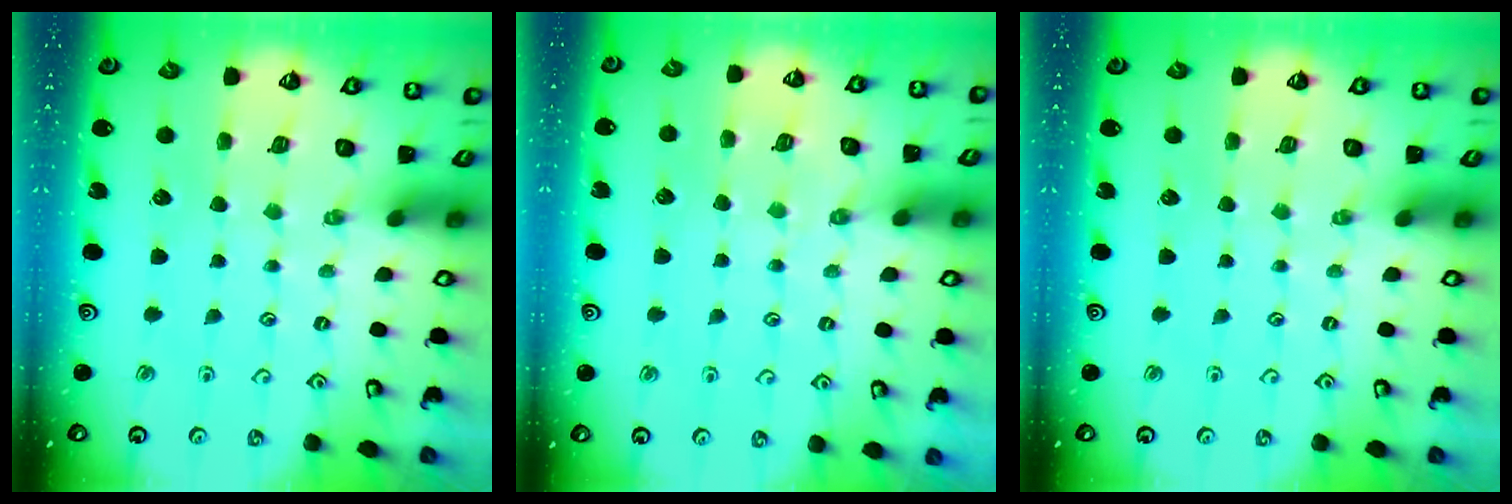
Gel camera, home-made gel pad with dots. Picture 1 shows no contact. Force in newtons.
{"total": 2.5, "press": 2.5, "slide": 0.4}
{"total": 0.0}